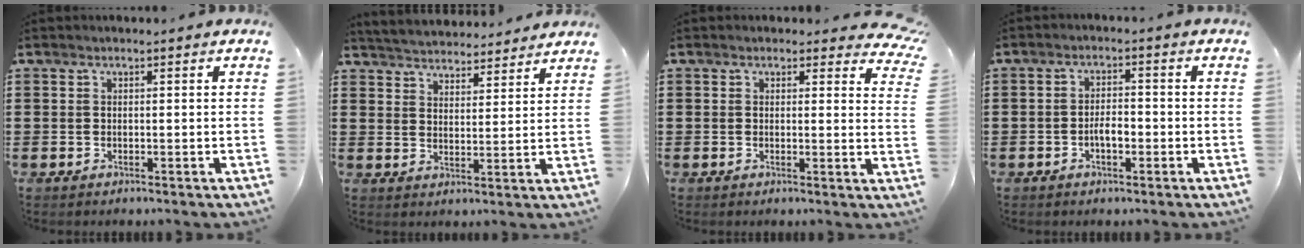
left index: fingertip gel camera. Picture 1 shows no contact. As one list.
[{"total": 4.1, "force": [4.1, 0.3, -0.2], "torque": [-0.017, -0.024, 0.071]}, {"total": 2.1, "force": [1.7, 1.0, 0.8], "torque": [-0.008, -0.004, 0.027]}, {"total": 3.1, "force": [-1.1, 1.3, 2.7], "torque": [-0.049, 0.007, -0.020]}]